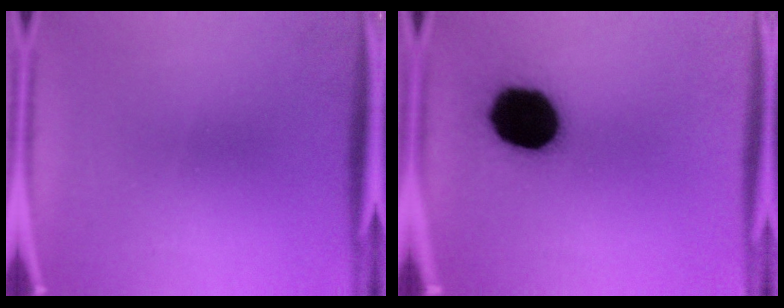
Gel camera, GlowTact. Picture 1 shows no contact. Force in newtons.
{"total": 18.8}